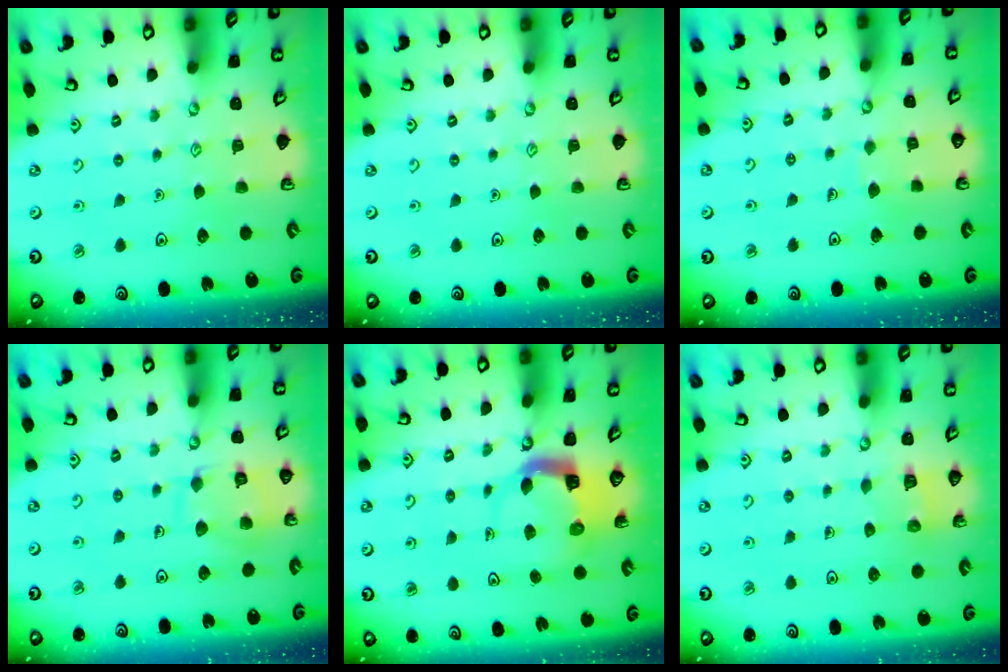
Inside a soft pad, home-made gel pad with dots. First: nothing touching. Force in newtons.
{"total": 0.0}
{"total": 3.8, "press": 3.7, "slide": 0.3}
{"total": 10.1, "press": 10.1, "slide": 0.1}
{"total": 4.8, "press": 4.8, "slide": 0.5}
{"total": 2.2, "press": 2.2, "slide": 0.1}